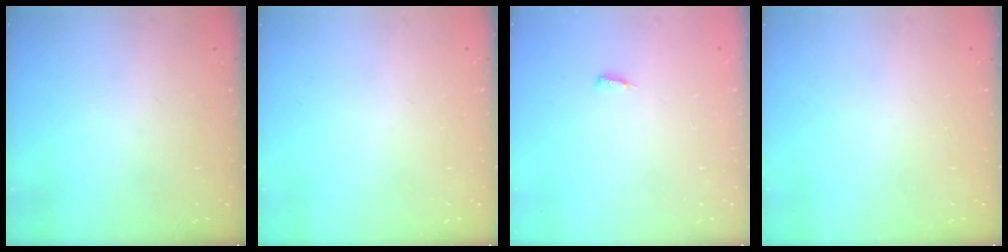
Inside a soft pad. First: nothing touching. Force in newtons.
{"total": 0.0}
{"total": 4.3, "press": 4.1, "slide": 1.3}
{"total": 0.0}